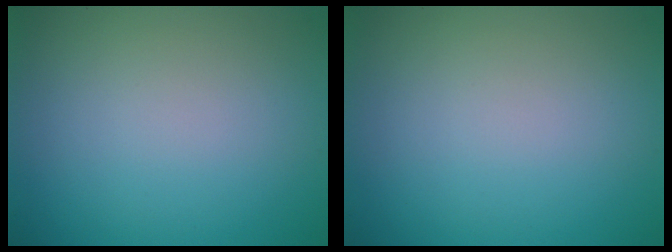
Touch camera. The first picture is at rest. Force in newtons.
{"total": 0.0}